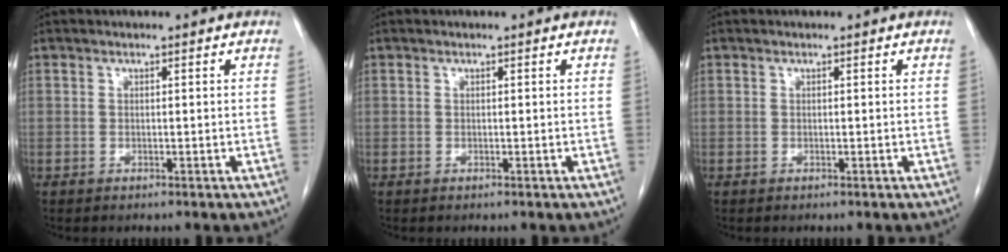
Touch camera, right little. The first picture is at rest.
{"total": 0.0}
{"total": 0.0}